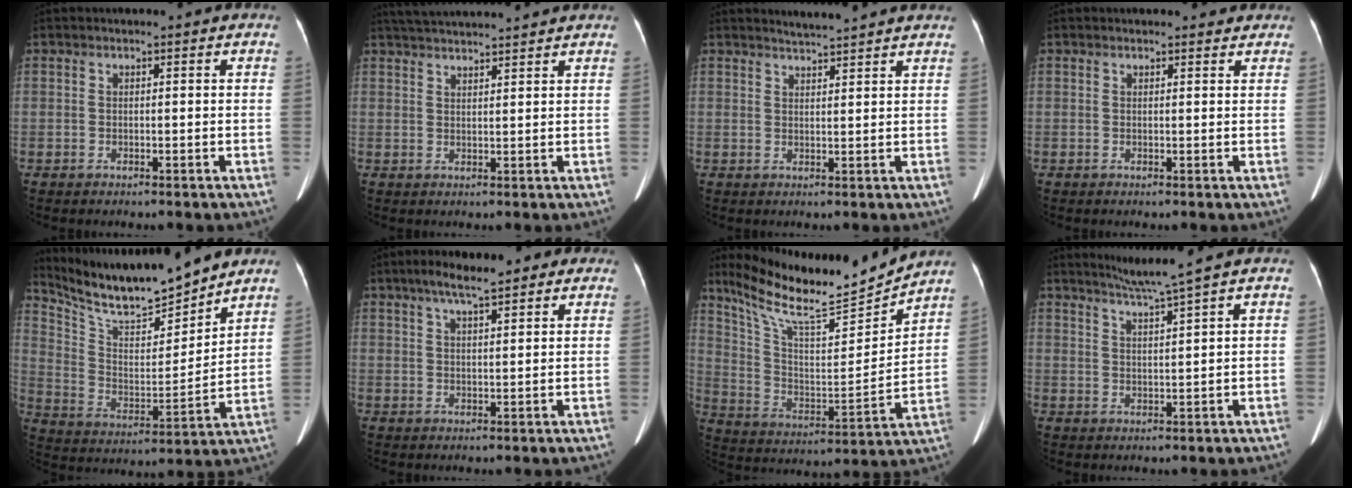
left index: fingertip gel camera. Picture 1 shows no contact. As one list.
[{"total": 10.8, "force": [10.1, 0.3, 3.9], "torque": [-0.073, 0.033, 0.151]}, {"total": 4.2, "force": [4.1, -0.5, 0.9], "torque": [-0.020, 0.011, 0.055]}, {"total": 2.8, "force": [2.6, 0.9, 0.5], "torque": [-0.005, 0.003, 0.023]}, {"total": 17.4, "force": [15.6, 2.2, 7.4], "torque": [-0.146, -0.005, 0.274]}, {"total": 7.9, "force": [5.5, 1.9, 5.3], "torque": [-0.085, 0.026, 0.085]}, {"total": 18.2, "force": [16.4, 1.2, 7.7], "torque": [-0.150, -0.015, 0.280]}, {"total": 4.9, "force": [4.0, -1.9, 2.3], "torque": [-0.045, -0.012, 0.076]}]